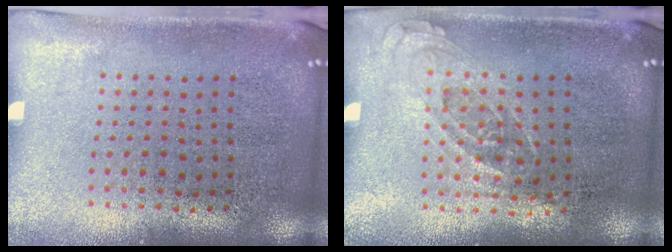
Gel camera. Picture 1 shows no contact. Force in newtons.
{"total": 0.8, "press": 0.8, "slide": 0.3}